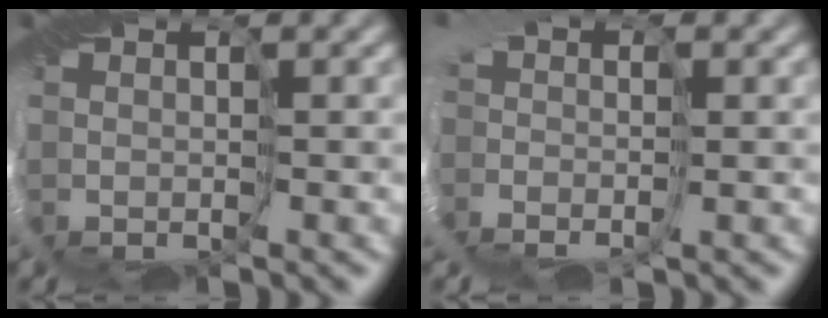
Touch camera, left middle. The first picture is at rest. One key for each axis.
{"total": 2.8, "fx": -0.7, "fy": 2.0, "fz": 1.9, "tx": -0.026, "ty": 0.004, "tz": -0.016}